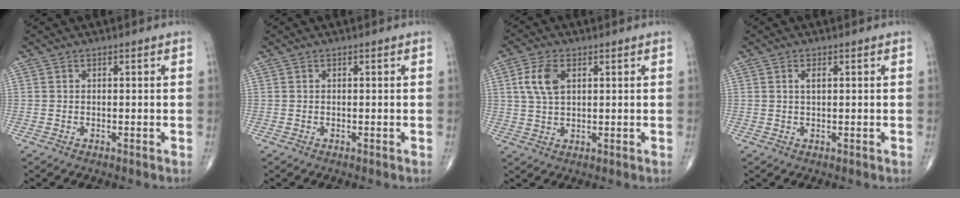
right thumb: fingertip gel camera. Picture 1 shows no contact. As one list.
[{"total": 0.0}, {"total": 6.1, "force": [1.9, 3.4, 4.7], "torque": [-0.103, 0.001, 0.038]}, {"total": 1.4, "force": [0.4, 0.6, 1.2], "torque": [-0.025, 0.003, 0.008]}]